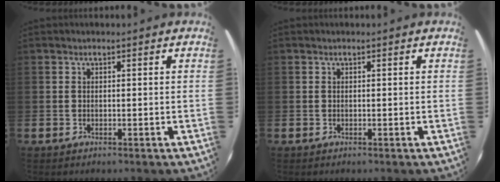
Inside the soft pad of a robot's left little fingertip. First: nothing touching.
{"total": 0.0}